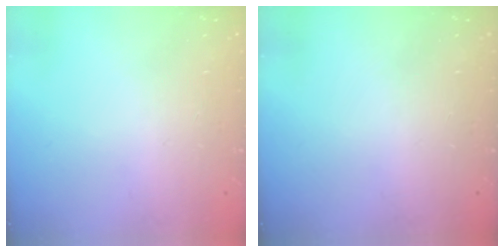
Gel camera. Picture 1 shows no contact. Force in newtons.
{"total": 0.0}